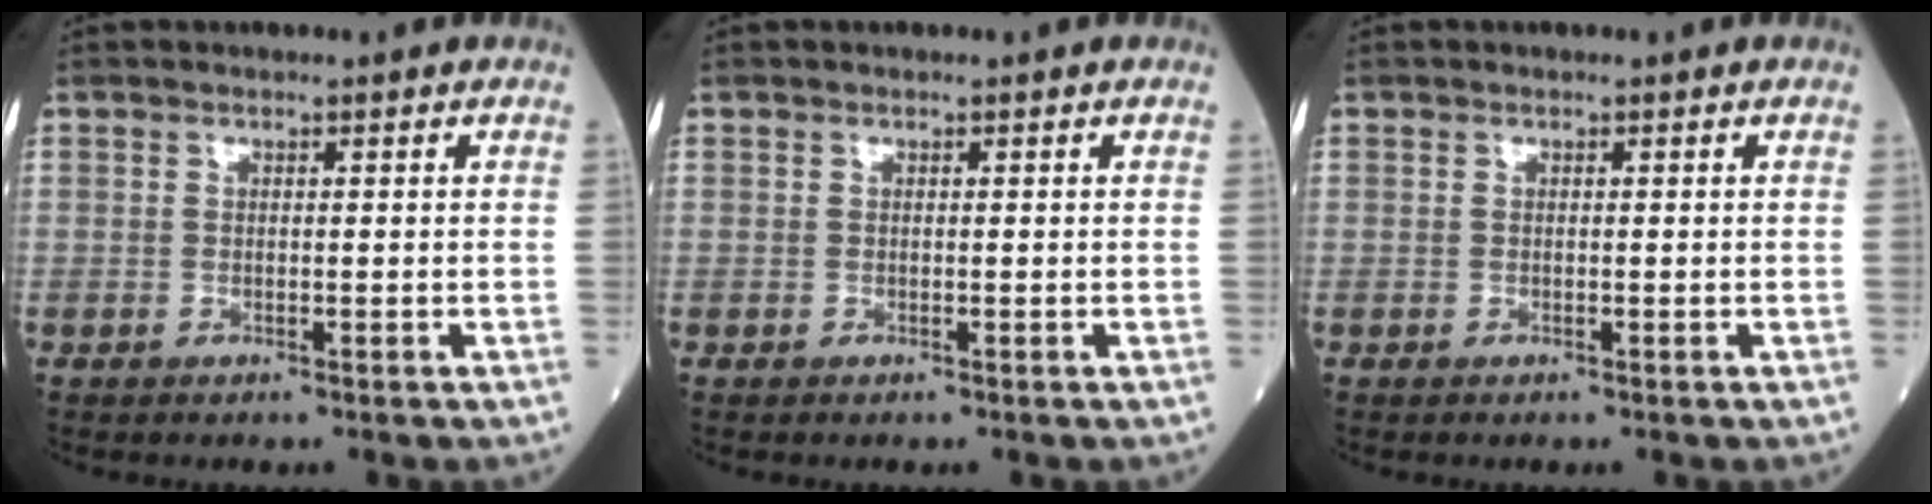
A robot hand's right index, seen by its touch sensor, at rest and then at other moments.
{"total": 0.0}
{"total": 0.0}